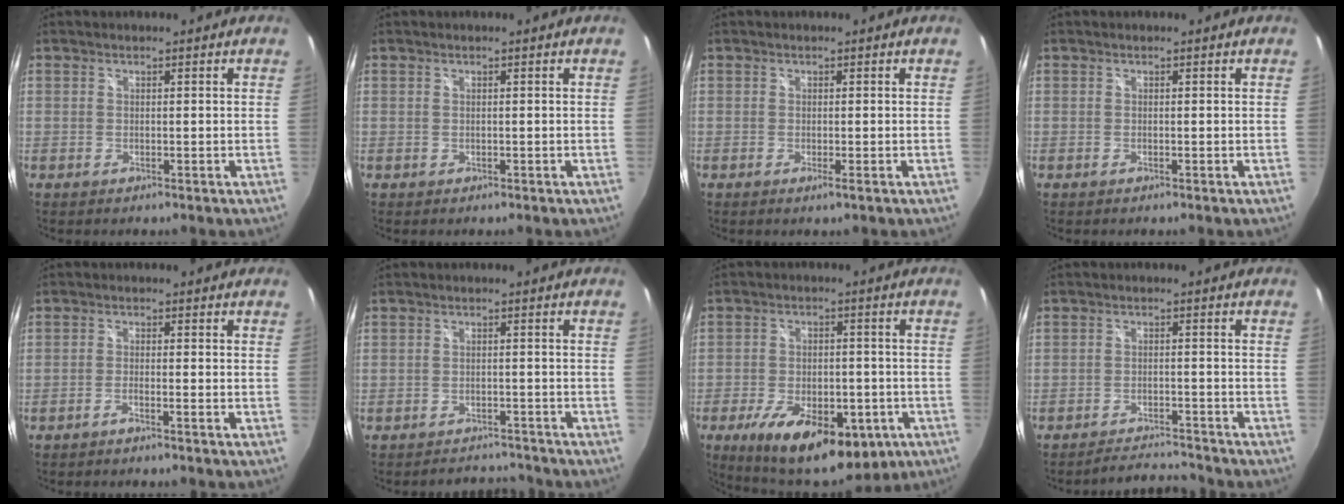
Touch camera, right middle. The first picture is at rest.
{"total": 0.0}
{"total": 1.0, "force": [-0.5, -0.2, 0.8], "torque": [-0.015, -0.003, -0.010]}
{"total": 0.0}
{"total": 1.7, "force": [-1.3, -0.4, 0.9], "torque": [-0.023, -0.001, -0.028]}
{"total": 5.1, "force": [-5.0, 1.3, 0.1], "torque": [-0.010, 0.015, -0.072]}
{"total": 20.1, "force": [-10.4, 9.6, 14.2], "torque": [-0.267, -0.032, -0.139]}
{"total": 6.1, "force": [-6.0, 0.3, 0.6], "torque": [-0.031, 0.004, -0.094]}